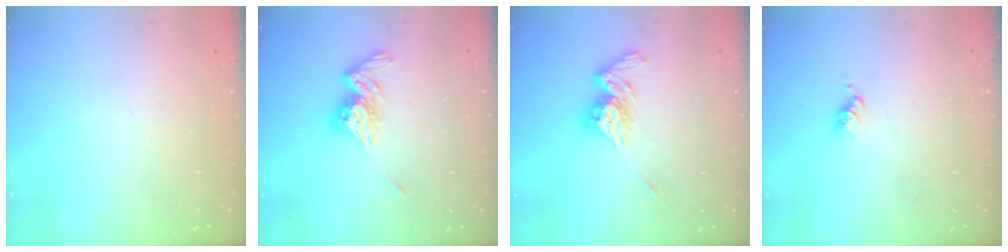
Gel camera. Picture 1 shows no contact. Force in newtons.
{"total": 12.0, "press": 12.0, "slide": 1.1}
{"total": 12.0, "press": 12.0, "slide": 1.1}
{"total": 4.3, "press": 4.2, "slide": 0.5}